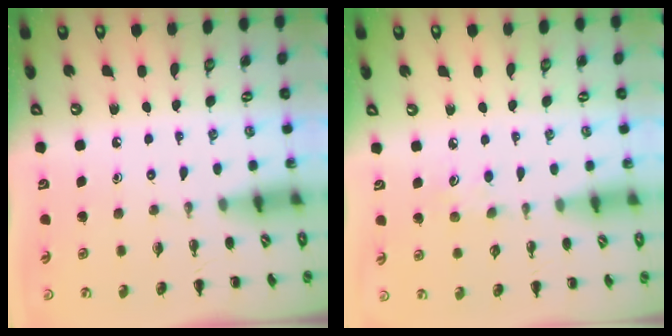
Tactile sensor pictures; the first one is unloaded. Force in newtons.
{"total": 4.8, "press": 4.6, "slide": 1.4}